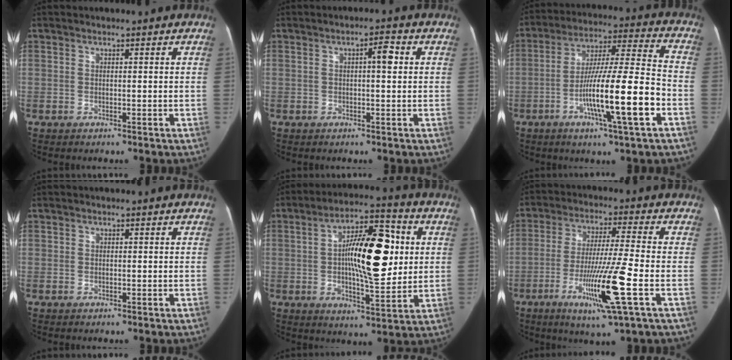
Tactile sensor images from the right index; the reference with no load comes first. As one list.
[{"total": 3.0, "force": [0.6, 0.7, 2.9], "torque": [-0.043, 0.011, 0.005]}, {"total": 16.2, "force": [-5.7, 0.3, 15.2], "torque": [-0.263, -0.003, -0.096]}, {"total": 0.0}, {"total": 15.8, "force": [1.9, 4.9, 14.9], "torque": [-0.237, 0.024, 0.028]}, {"total": 12.6, "force": [-4.5, -0.8, 11.7], "torque": [-0.217, -0.025, -0.086]}]